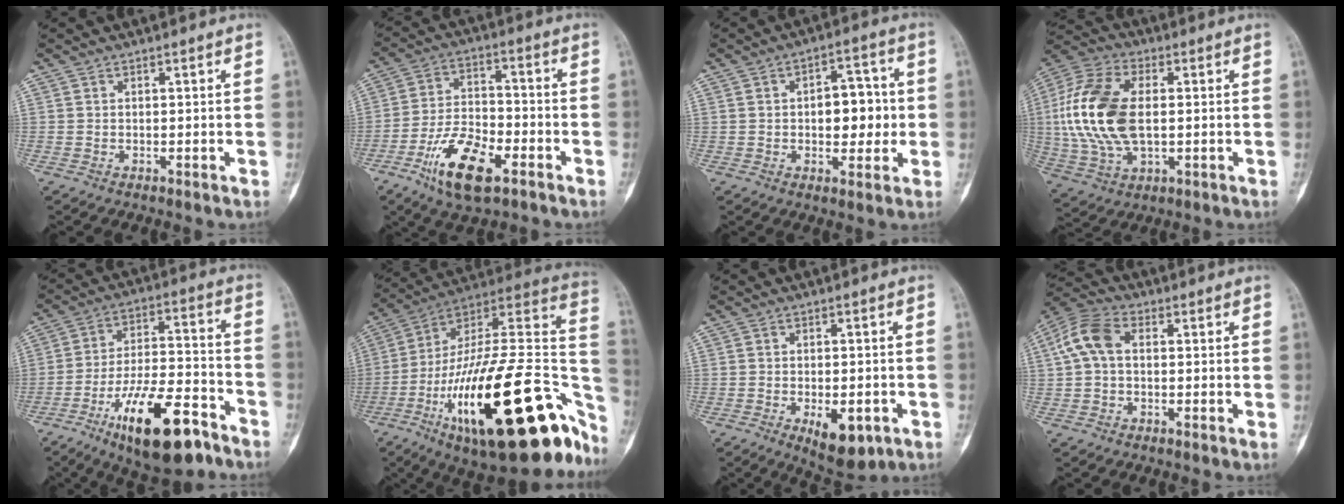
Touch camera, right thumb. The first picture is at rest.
{"total": 13.6, "force": [-7.0, 5.9, 10.0], "torque": [-0.181, 0.026, -0.124]}
{"total": 9.3, "force": [-0.1, 5.6, 7.5], "torque": [-0.065, 0.017, -0.002]}
{"total": 18.7, "force": [0.8, 10.6, 15.4], "torque": [-0.333, 0.007, 0.019]}
{"total": 19.4, "force": [-11.2, 6.8, 14.3], "torque": [-0.240, 0.068, -0.184]}
{"total": 39.7, "force": [-14.6, 13.8, 34.3], "torque": [-0.452, 0.060, -0.232]}
{"total": 8.5, "force": [-3.3, 4.2, 6.7], "torque": [-0.080, 0.001, -0.037]}
{"total": 7.9, "force": [0.8, 5.2, 5.9], "torque": [-0.122, 0.026, 0.009]}